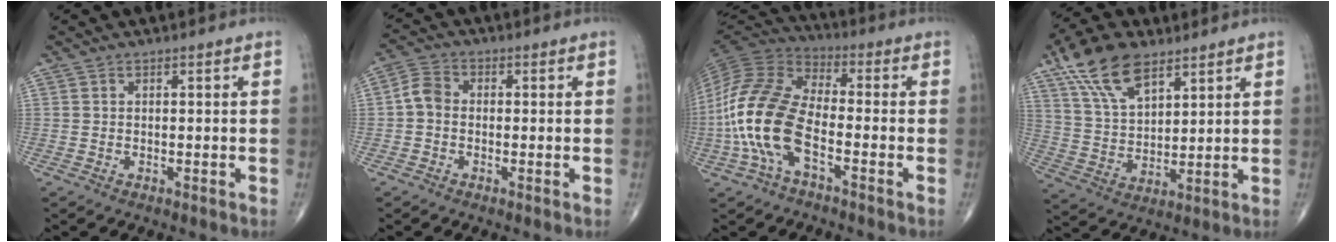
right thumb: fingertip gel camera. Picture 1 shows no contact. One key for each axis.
{"total": 4.2, "fx": -0.6, "fy": 3.3, "fz": 2.5, "tx": -0.040, "ty": 0.011, "tz": -0.022}
{"total": 16.4, "fx": -4.8, "fy": 7.9, "fz": 13.6, "tx": -0.290, "ty": 0.032, "tz": -0.098}
{"total": 13.7, "fx": 8.5, "fy": 6.5, "fz": 8.5, "tx": -0.143, "ty": -0.022, "tz": 0.163}